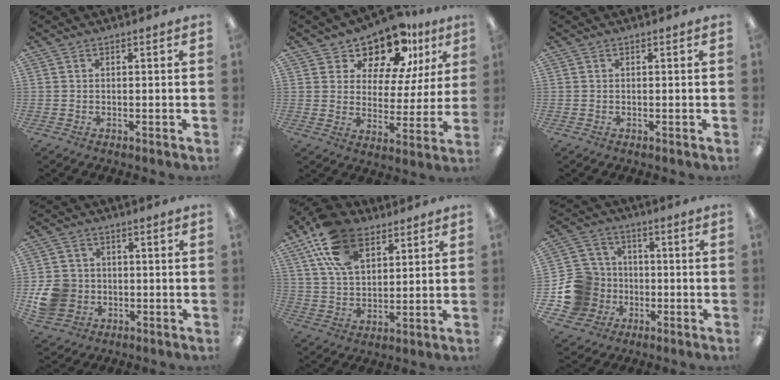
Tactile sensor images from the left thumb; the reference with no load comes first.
{"total": 13.9, "force": [11.4, 5.9, 5.3], "torque": [-0.095, -0.086, 0.203]}
{"total": 0.0}
{"total": 9.2, "force": [-1.4, 8.4, 3.6], "torque": [-0.087, 0.017, -0.024]}
{"total": 16.7, "force": [9.1, 9.6, 10.3], "torque": [-0.212, -0.016, 0.167]}
{"total": 14.5, "force": [-4.0, 13.2, 4.5], "torque": [-0.099, 0.038, -0.061]}